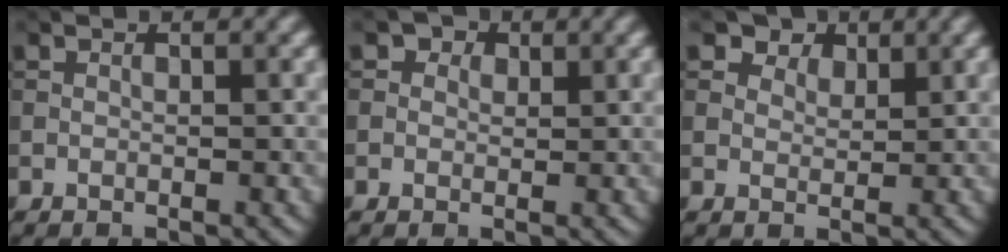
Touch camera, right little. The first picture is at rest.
{"total": 2.2, "force": [1.2, 1.6, 1.0], "torque": [-0.014, -0.001, 0.002]}
{"total": 4.4, "force": [3.2, 2.5, 1.6], "torque": [-0.045, -0.011, 0.057]}